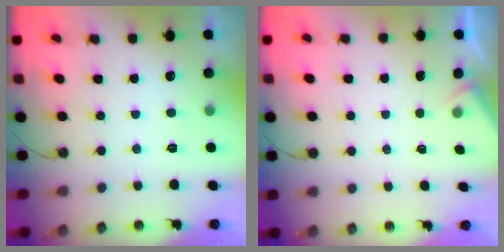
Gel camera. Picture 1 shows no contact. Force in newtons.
{"total": 2.5, "press": 2.5, "slide": 0.4}